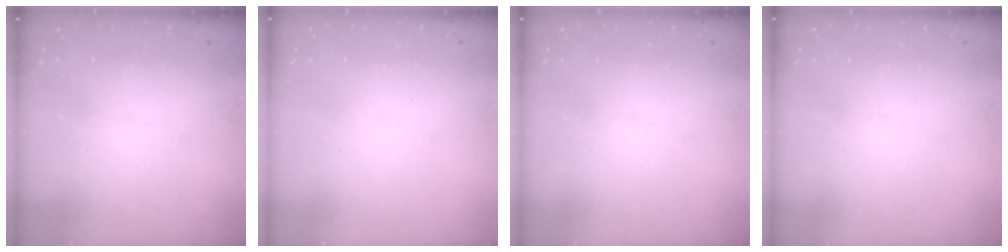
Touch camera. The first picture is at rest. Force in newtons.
{"total": 0.0}
{"total": 0.0}
{"total": 0.0}